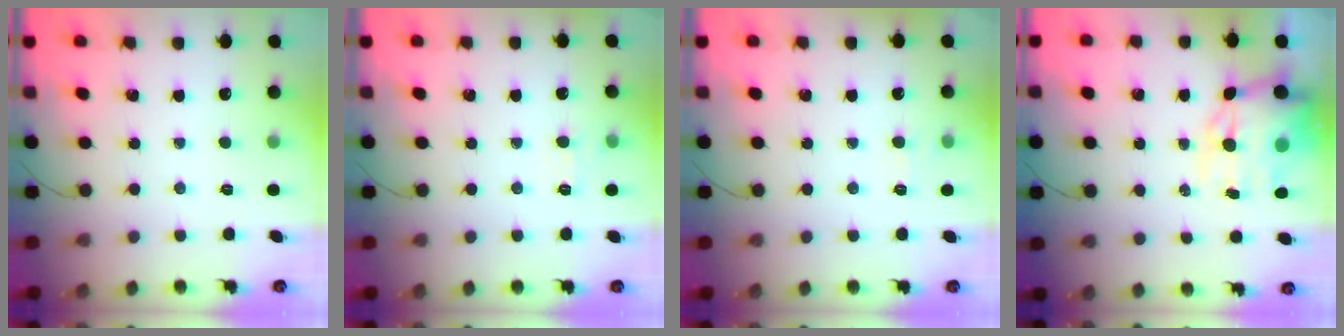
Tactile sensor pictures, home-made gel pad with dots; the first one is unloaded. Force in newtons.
{"total": 5.6, "press": 5.3, "slide": 1.8}
{"total": 5.4, "press": 5.1, "slide": 1.8}
{"total": 13.2, "press": 12.8, "slide": 3.3}